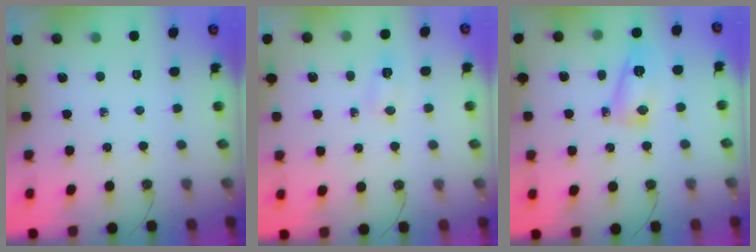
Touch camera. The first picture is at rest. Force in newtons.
{"total": 5.3, "press": 5.3, "slide": 0.6}
{"total": 8.0, "press": 8.0, "slide": 0.5}